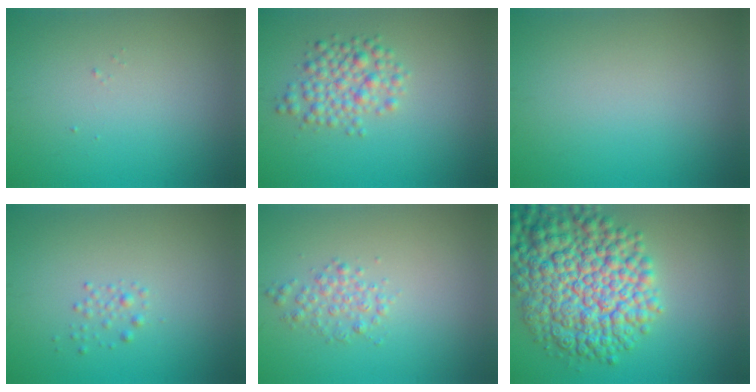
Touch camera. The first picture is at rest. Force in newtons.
{"total": 3.3, "press": 3.3, "slide": 0.2}
{"total": 0.0}
{"total": 0.9, "press": 0.9, "slide": 0.0}
{"total": 1.8, "press": 1.8, "slide": 0.0}
{"total": 11.5, "press": 11.5, "slide": 0.4}